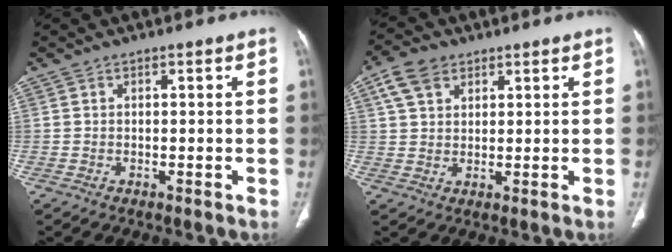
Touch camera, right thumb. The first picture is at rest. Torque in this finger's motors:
{"motor_torque": [-0.58, 0.58, 0.39, -0.39, 0.03]}